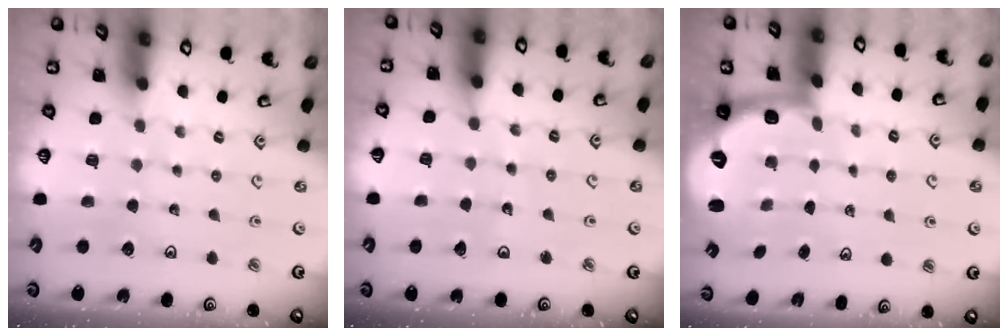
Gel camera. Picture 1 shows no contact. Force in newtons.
{"total": 3.5, "press": 3.5, "slide": 0.4}
{"total": 2.7, "press": 1.7, "slide": 2.1}